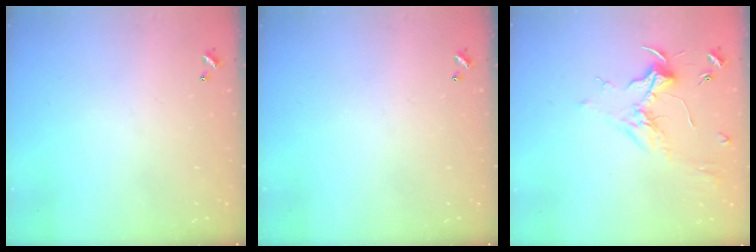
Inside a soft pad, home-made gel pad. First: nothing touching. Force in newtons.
{"total": 0.0}
{"total": 1.8, "press": 1.7, "slide": 0.7}